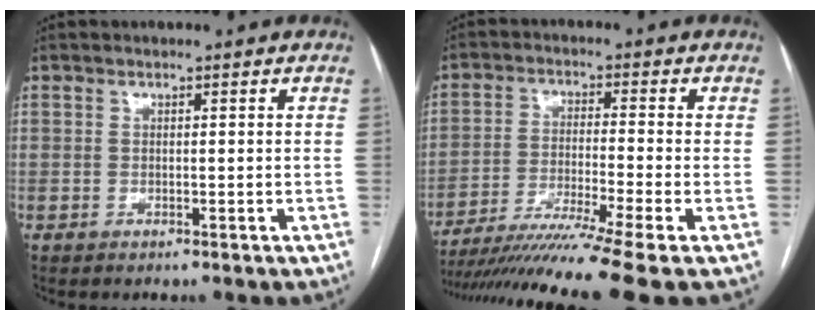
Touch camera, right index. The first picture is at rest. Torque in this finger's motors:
{"motor_torque": [1.37, -0.77, 0.82, 0.21]}